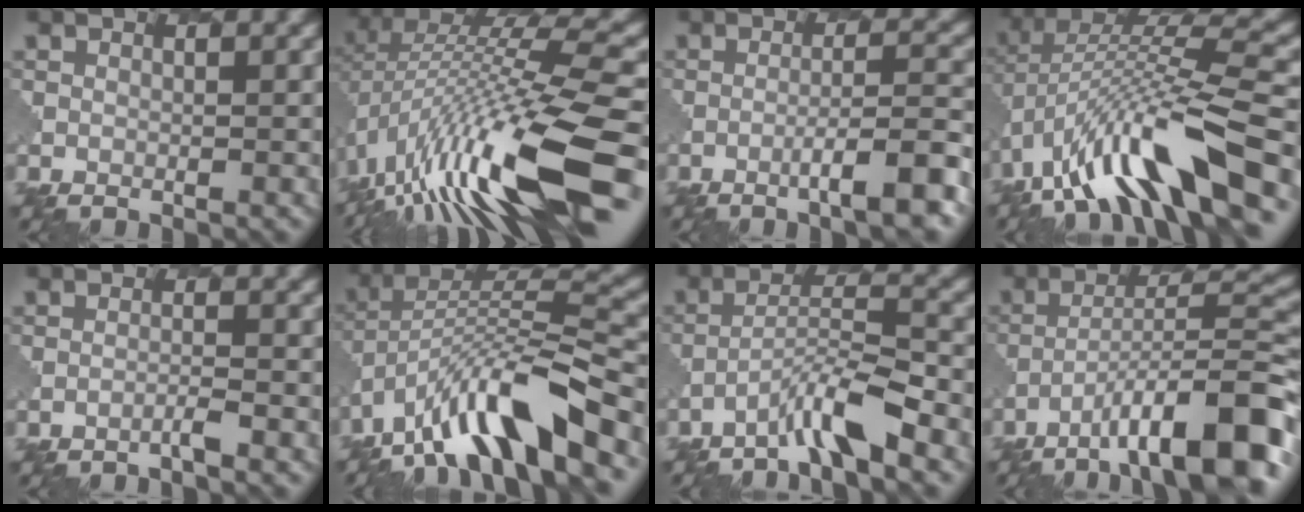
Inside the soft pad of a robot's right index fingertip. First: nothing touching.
{"total": 13.7, "force": [-4.6, 3.6, 12.4], "torque": [-0.221, 0.026, -0.077]}
{"total": 5.5, "force": [-2.9, 0.7, 4.6], "torque": [-0.059, 0.011, -0.049]}
{"total": 12.0, "force": [-5.5, 4.0, 9.9], "torque": [-0.170, 0.027, -0.094]}
{"total": 0.8, "force": [-0.6, -0.1, 0.5], "torque": [-0.001, 0.005, -0.019]}
{"total": 11.3, "force": [-6.9, 2.9, 8.4], "torque": [-0.139, 0.019, -0.125]}
{"total": 4.7, "force": [-3.5, 0.2, 3.1], "torque": [-0.055, 0.010, -0.069]}
{"total": 11.7, "force": [-7.2, 2.7, 8.9], "torque": [-0.130, 0.018, -0.116]}